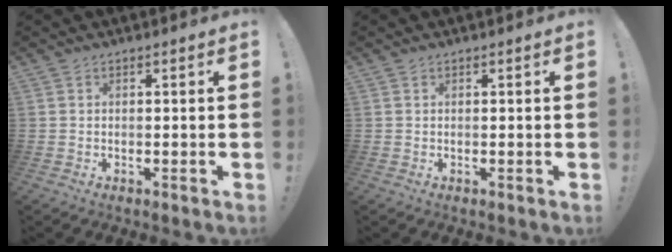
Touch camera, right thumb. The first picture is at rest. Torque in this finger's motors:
{"motor_torque": [-0.20, -0.03, 0.05, -0.11, -0.01]}